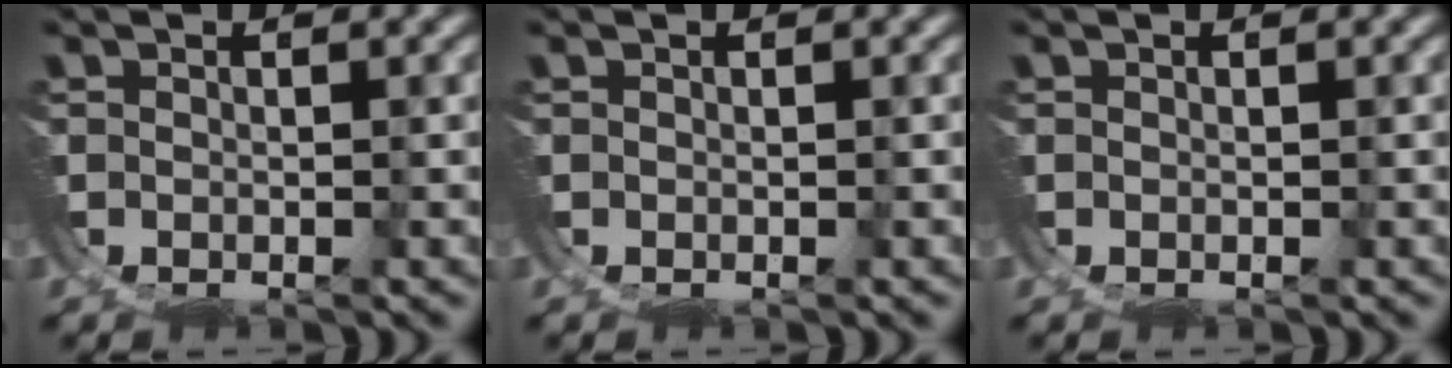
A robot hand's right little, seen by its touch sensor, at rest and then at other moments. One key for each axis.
{"total": 0.0}
{"total": 0.0}